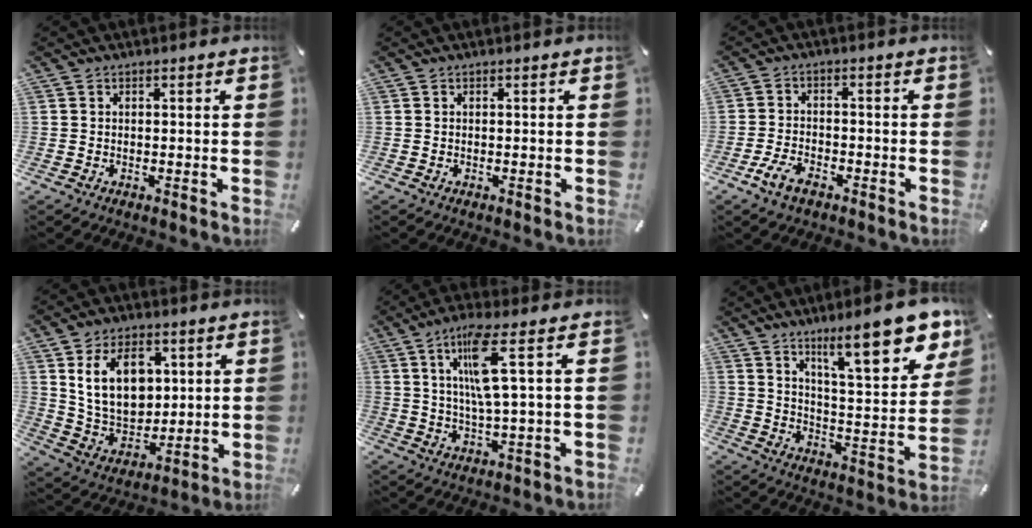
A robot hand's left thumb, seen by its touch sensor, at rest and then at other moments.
{"total": 0.0}
{"total": 5.4, "force": [-3.1, 2.9, 3.2], "torque": [-0.077, 0.012, -0.063]}
{"total": 13.6, "force": [4.9, 9.8, 8.1], "torque": [-0.160, -0.009, 0.090]}
{"total": 10.9, "force": [3.6, 1.2, 10.2], "torque": [-0.199, -0.003, 0.056]}
{"total": 18.6, "force": [12.2, 5.5, 12.8], "torque": [-0.186, -0.084, 0.194]}